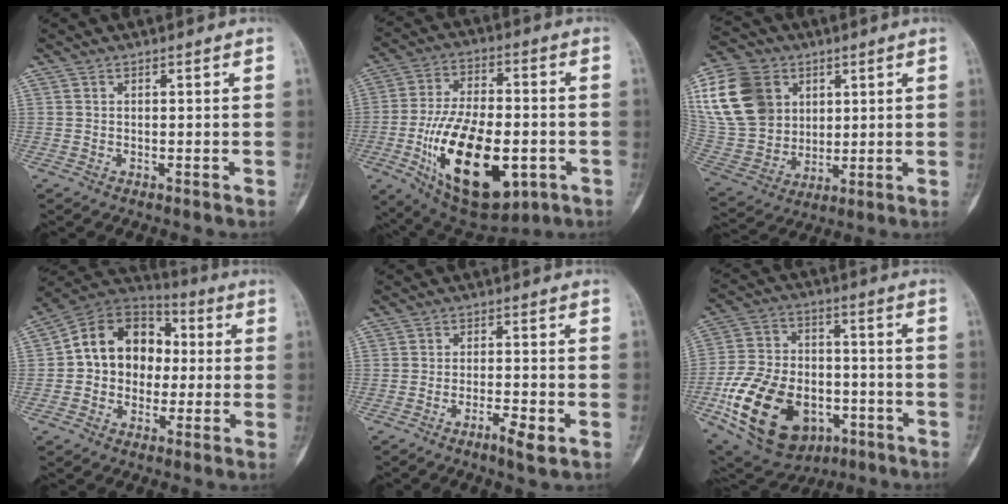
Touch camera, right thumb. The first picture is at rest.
{"total": 23.5, "force": [-6.6, 11.8, 19.2], "torque": [-0.319, 0.009, -0.089]}
{"total": 20.3, "force": [6.5, 15.9, 10.8], "torque": [-0.213, 0.004, 0.132]}
{"total": 15.6, "force": [0.8, 12.3, 9.5], "torque": [-0.110, 0.037, 0.005]}
{"total": 4.1, "force": [-2.1, 0.7, 3.5], "torque": [-0.064, 0.006, -0.039]}
{"total": 23.0, "force": [-8.1, 15.1, 15.3], "torque": [-0.270, 0.027, -0.122]}